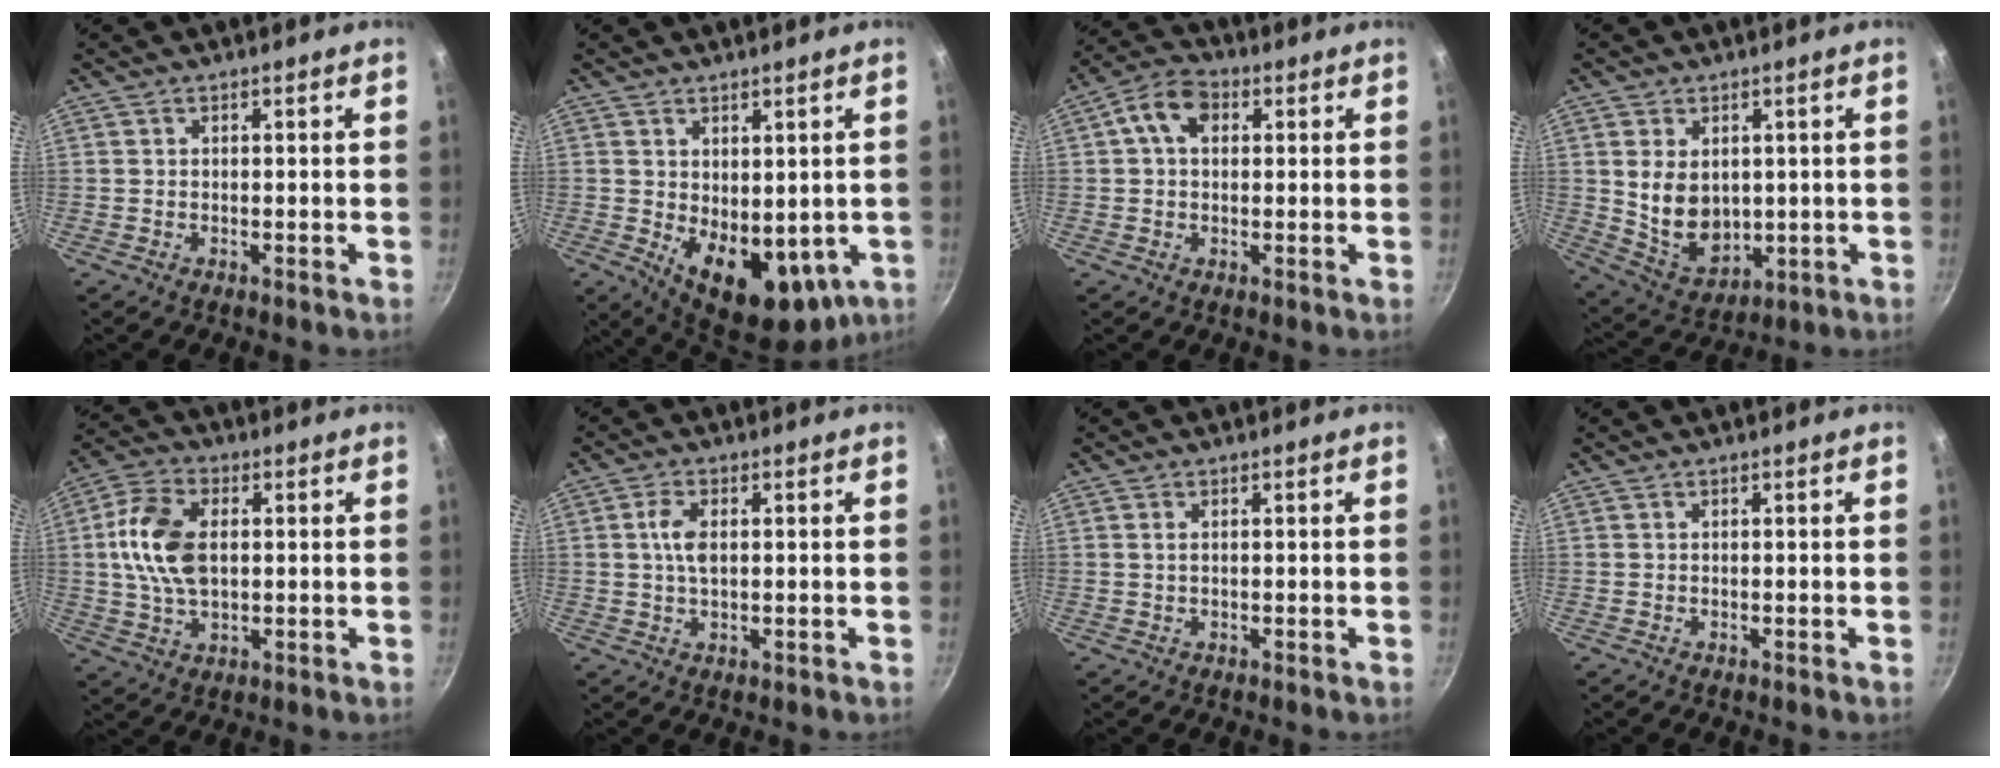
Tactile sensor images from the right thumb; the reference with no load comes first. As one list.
[{"total": 14.0, "force": [-1.2, 8.6, 11.0], "torque": [-0.139, -0.026, 0.008]}, {"total": 7.6, "force": [1.9, 5.1, 5.3], "torque": [-0.084, 0.017, 0.020]}, {"total": 10.5, "force": [1.3, 7.6, 7.2], "torque": [-0.104, -0.022, 0.049]}, {"total": 12.2, "force": [1.4, 7.5, 9.6], "torque": [-0.174, 0.011, 0.019]}, {"total": 4.5, "force": [0.6, 2.4, 3.8], "torque": [-0.076, 0.005, 0.011]}, {"total": 0.9, "force": [0.3, 0.4, 0.7], "torque": [-0.013, 0.001, 0.004]}, {"total": 0.0}]